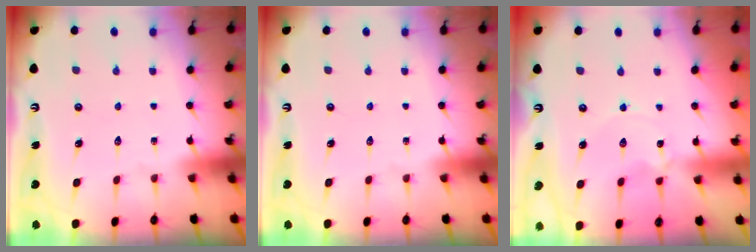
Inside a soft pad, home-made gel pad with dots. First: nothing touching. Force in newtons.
{"total": 0.0}
{"total": 0.5, "press": 0.5, "slide": 0.2}